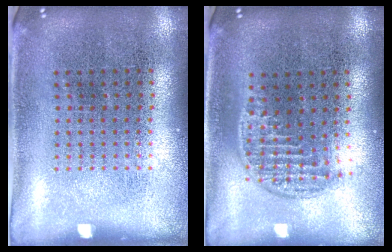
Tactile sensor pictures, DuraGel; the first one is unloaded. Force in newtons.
{"total": 1.2, "press": 1.0, "slide": 0.7}